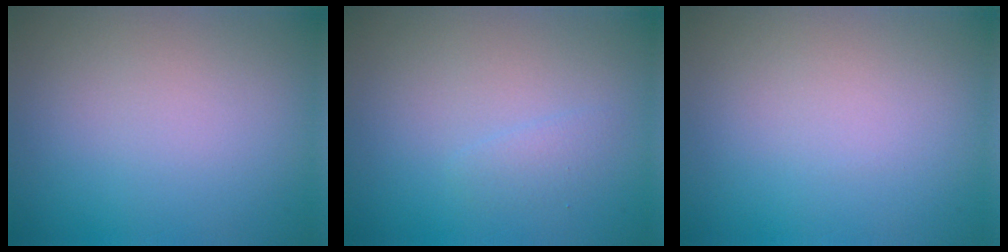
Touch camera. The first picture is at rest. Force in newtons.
{"total": 1.0, "press": 1.0, "slide": 0.0}
{"total": 0.0}